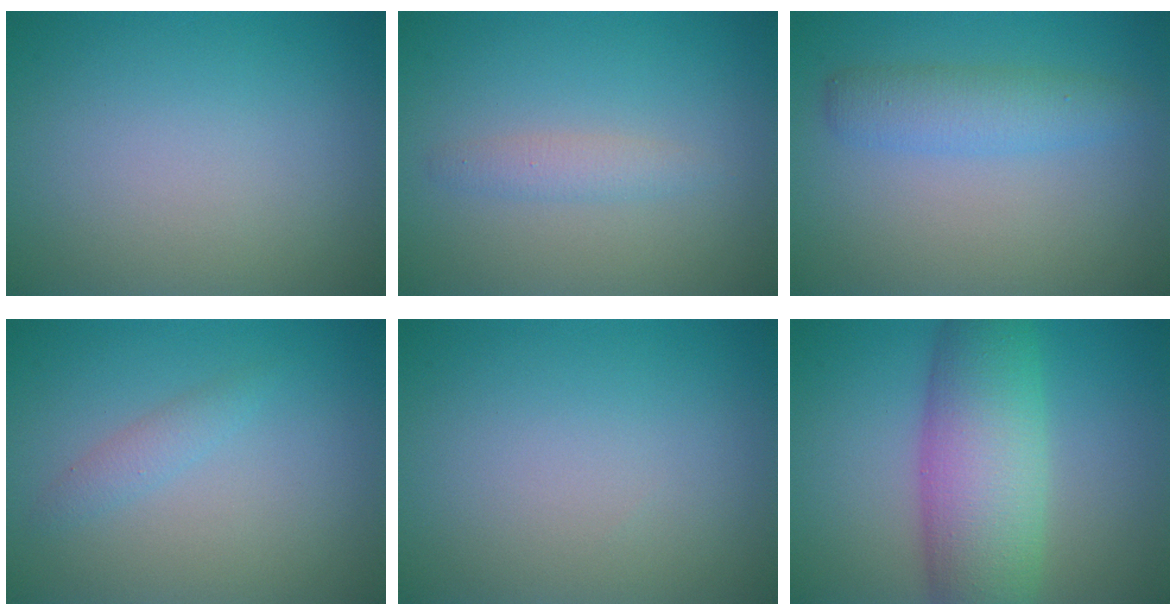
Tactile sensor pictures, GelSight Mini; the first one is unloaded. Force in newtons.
{"total": 1.5, "press": 1.5, "slide": 0.0}
{"total": 2.9, "press": 2.9, "slide": 0.1}
{"total": 1.3, "press": 1.3, "slide": 0.0}
{"total": 0.0}
{"total": 8.6, "press": 8.6, "slide": 0.2}